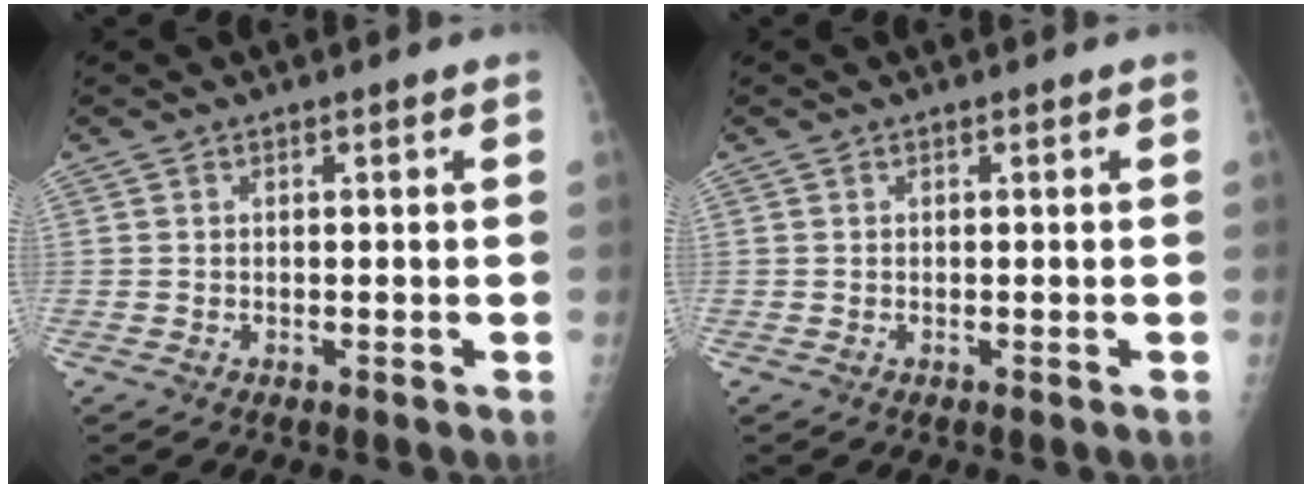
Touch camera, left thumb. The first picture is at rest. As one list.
[{"total": 0.0}]